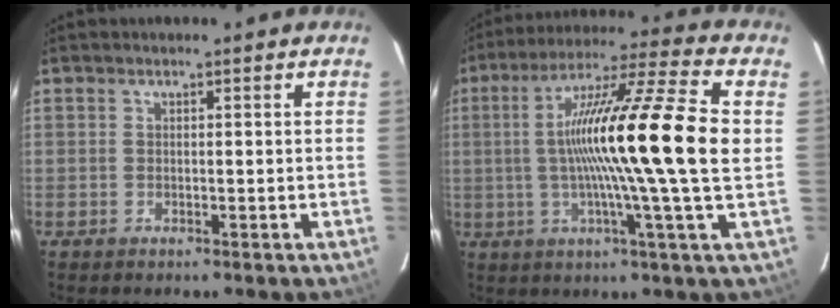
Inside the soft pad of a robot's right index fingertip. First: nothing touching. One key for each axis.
{"total": 21.1, "fx": 0.8, "fy": -0.9, "fz": 21.1, "tx": -0.357, "ty": 0.003, "tz": -0.006}